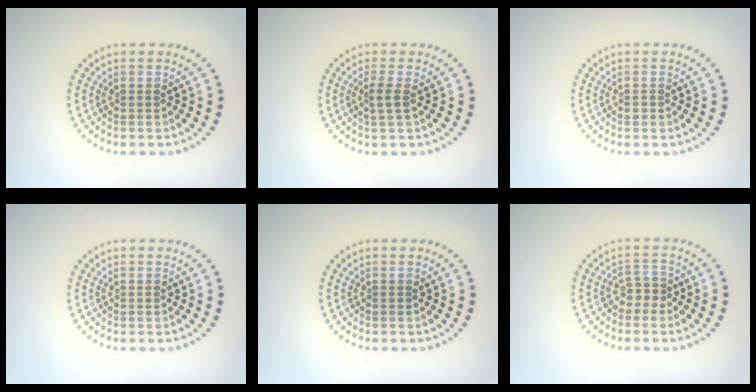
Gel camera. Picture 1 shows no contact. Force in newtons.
{"total": 1.5, "press": 1.2, "slide": 0.9}
{"total": 0.6, "press": 0.5, "slide": 0.3}
{"total": 0.0}
{"total": 0.0}
{"total": 1.6, "press": 1.3, "slide": 0.9}